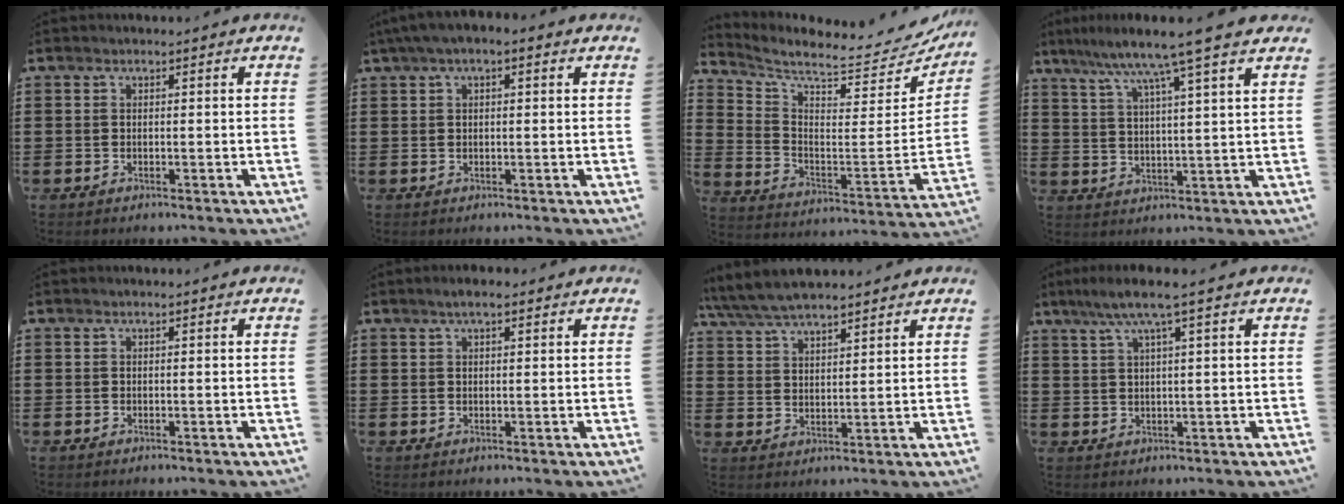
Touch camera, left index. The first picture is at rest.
{"total": 1.9, "force": [0.3, 0.7, 1.8], "torque": [-0.032, 0.006, 0.002]}
{"total": 6.6, "force": [5.9, 0.2, 2.8], "torque": [-0.078, -0.067, 0.094]}
{"total": 7.5, "force": [5.9, -0.8, 4.6], "torque": [-0.110, -0.031, 0.094]}
{"total": 0.0}
{"total": 2.1, "force": [1.3, 0.5, 1.6], "torque": [-0.031, 0.004, 0.021]}
{"total": 5.8, "force": [5.3, 1.2, 2.0], "torque": [-0.058, -0.015, 0.097]}
{"total": 4.5, "force": [2.2, 0.0, 3.9], "torque": [-0.082, 0.003, 0.034]}